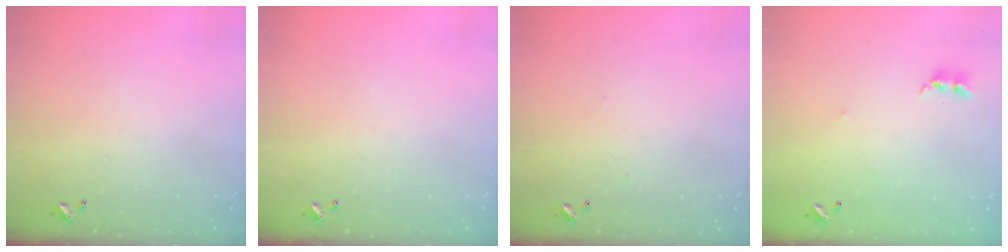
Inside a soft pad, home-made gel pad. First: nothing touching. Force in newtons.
{"total": 0.0}
{"total": 1.7, "press": 1.7, "slide": 0.4}
{"total": 5.1, "press": 5.0, "slide": 1.0}